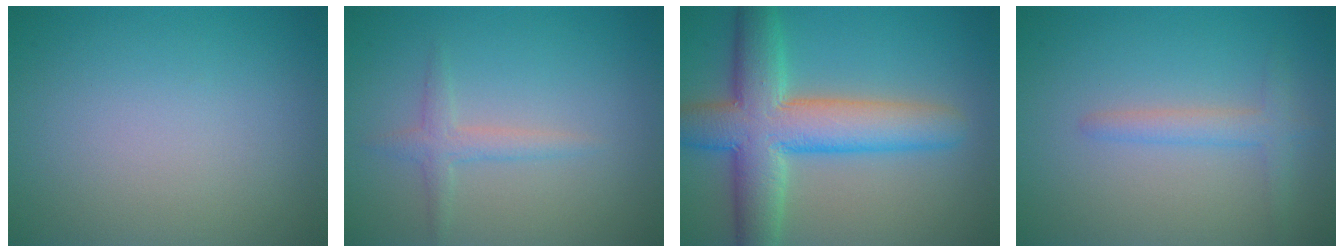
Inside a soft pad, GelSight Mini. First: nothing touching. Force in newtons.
{"total": 1.7, "press": 1.7, "slide": 0.1}
{"total": 9.1, "press": 9.0, "slide": 0.3}
{"total": 2.1, "press": 2.1, "slide": 0.2}